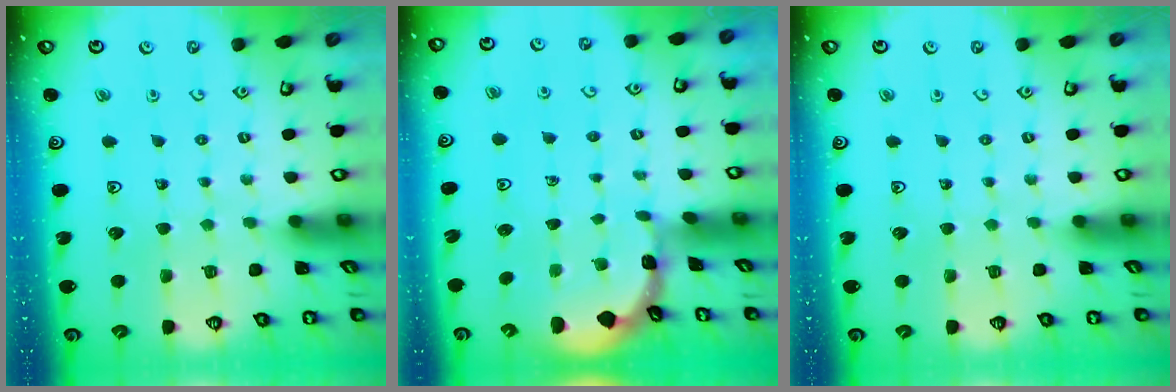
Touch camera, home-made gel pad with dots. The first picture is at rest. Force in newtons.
{"total": 0.7, "press": 0.6, "slide": 0.1}
{"total": 0.0}